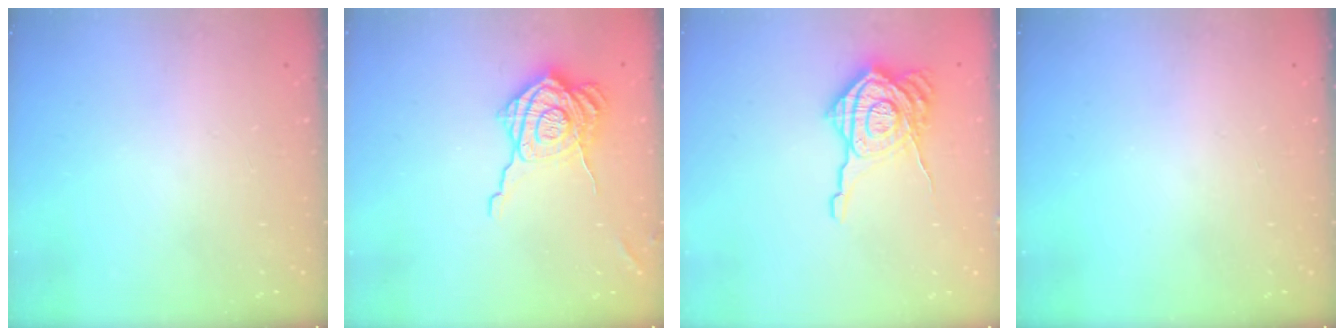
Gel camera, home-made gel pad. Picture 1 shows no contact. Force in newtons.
{"total": 16.3, "press": 16.2, "slide": 1.3}
{"total": 15.4, "press": 15.3, "slide": 1.0}
{"total": 0.0}